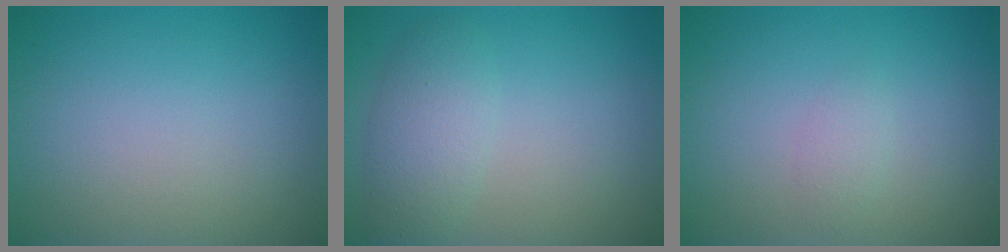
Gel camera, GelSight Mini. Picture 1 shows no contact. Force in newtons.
{"total": 2.6, "press": 2.6, "slide": 0.2}
{"total": 1.0, "press": 1.0, "slide": 0.1}